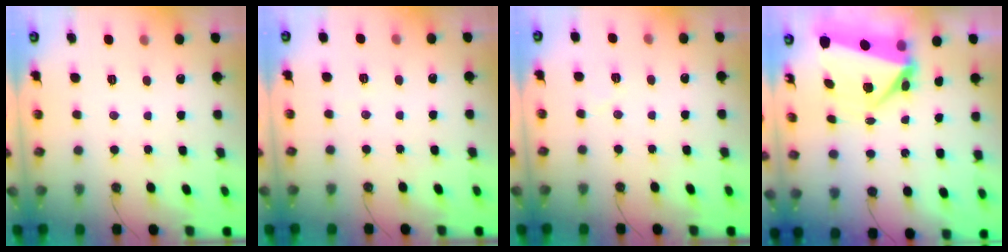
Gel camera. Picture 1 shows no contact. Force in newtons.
{"total": 2.5, "press": 1.1, "slide": 2.2}
{"total": 3.5, "press": 3.0, "slide": 1.7}
{"total": 7.9, "press": 7.8, "slide": 1.1}